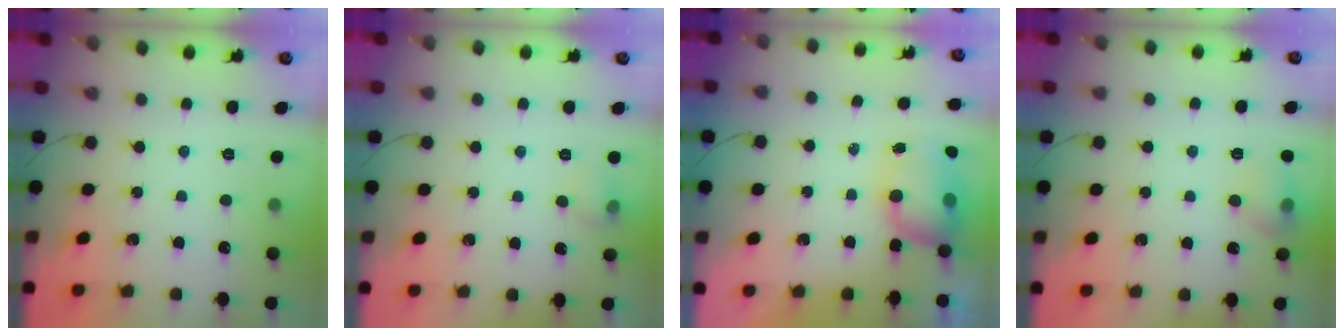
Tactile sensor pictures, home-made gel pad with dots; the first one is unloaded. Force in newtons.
{"total": 6.3, "press": 6.2, "slide": 1.2}
{"total": 8.1, "press": 8.0, "slide": 1.7}
{"total": 9.0, "press": 8.9, "slide": 1.2}